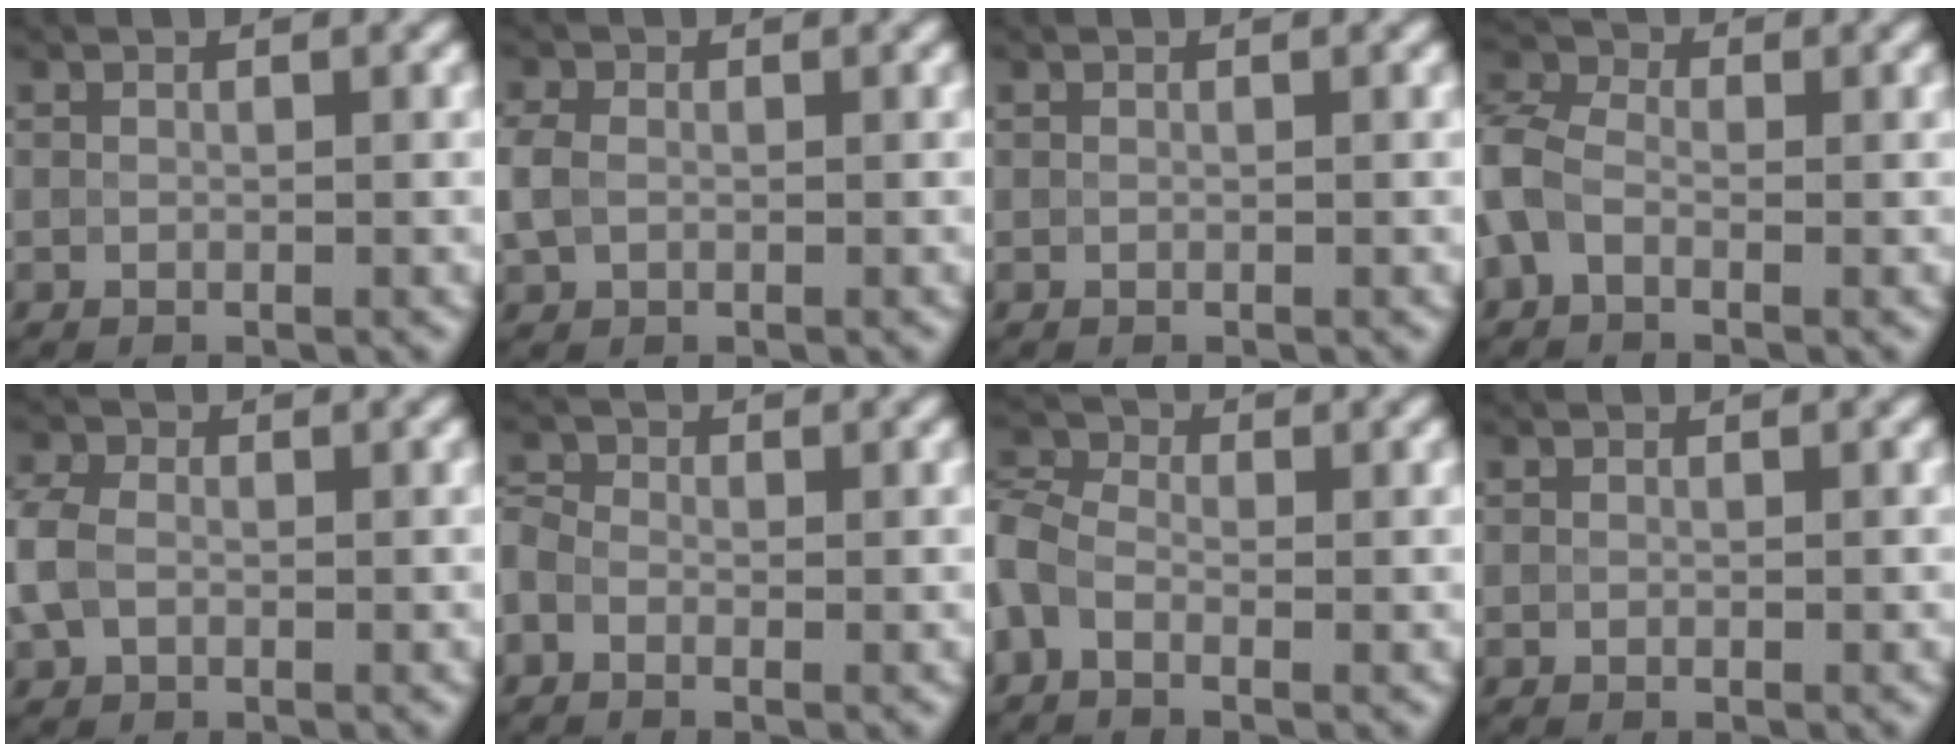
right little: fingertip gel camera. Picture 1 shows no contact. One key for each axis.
{"total": 2.2, "fx": -0.2, "fy": 1.7, "fz": 1.3, "tx": -0.028, "ty": 0.001, "tz": -0.011}
{"total": 0.0}
{"total": 4.0, "fx": -1.2, "fy": 2.7, "fz": 2.6, "tx": -0.057, "ty": 0.011, "tz": -0.042}
{"total": 3.3, "fx": -0.5, "fy": 2.5, "fz": 2.1, "tx": -0.048, "ty": 0.006, "tz": -0.022}
{"total": 1.9, "fx": -1.1, "fy": 1.3, "fz": 1.0, "tx": -0.012, "ty": 0.010, "tz": -0.028}
{"total": 3.3, "fx": -1.3, "fy": 1.9, "fz": 2.4, "tx": -0.042, "ty": 0.011, "tz": -0.045}
{"total": 0.0}